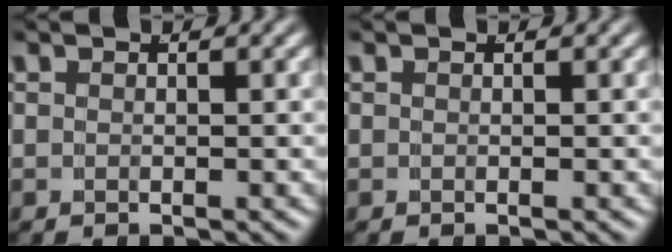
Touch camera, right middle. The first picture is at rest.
{"total": 0.0}